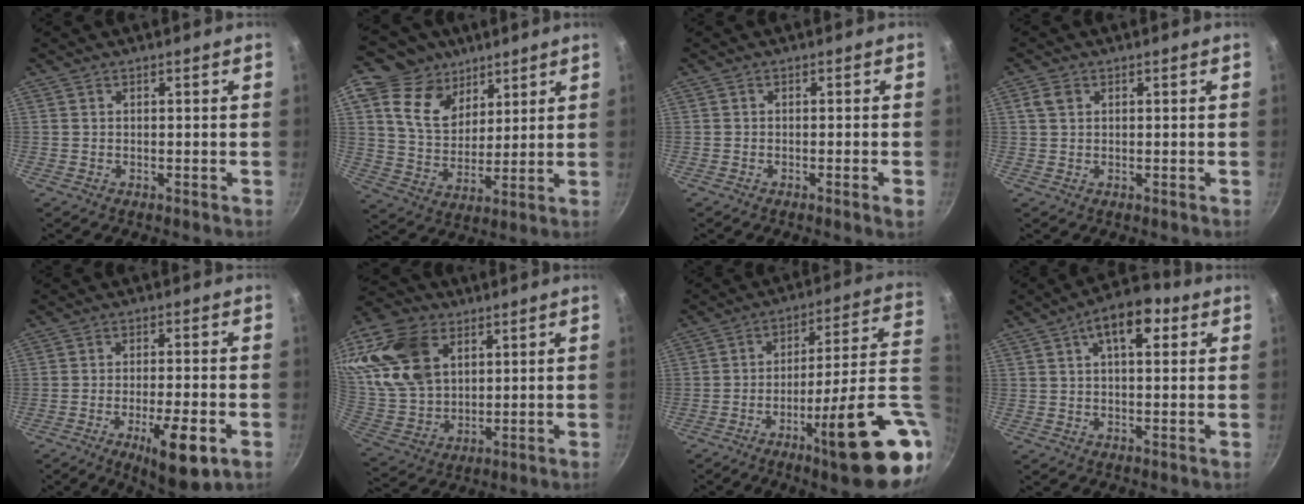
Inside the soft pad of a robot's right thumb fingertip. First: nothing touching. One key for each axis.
{"total": 14.5, "fx": 7.8, "fy": 10.3, "fz": 6.5, "tx": -0.081, "ty": -0.038, "tz": 0.141}
{"total": 1.9, "fx": -0.8, "fy": -0.1, "fz": 1.7, "tx": -0.035, "ty": 0.001, "tz": -0.013}
{"total": 2.6, "fx": 0.9, "fy": 2.0, "fz": 1.4, "tx": -0.018, "ty": 0.004, "tz": 0.016}
{"total": 11.1, "fx": -4.4, "fy": 2.9, "fz": 9.7, "tx": -0.148, "ty": 0.009, "tz": -0.062}
{"total": 19.8, "fx": 7.3, "fy": 14.1, "fz": 11.8, "tx": -0.218, "ty": -0.016, "tz": 0.147}
{"total": 23.7, "fx": -7.0, "fy": 4.3, "fz": 22.2, "tx": -0.272, "ty": 0.018, "tz": -0.102}
{"total": 9.4, "fx": 3.5, "fy": 4.8, "fz": 7.3, "tx": -0.090, "ty": 0.008, "tz": 0.042}